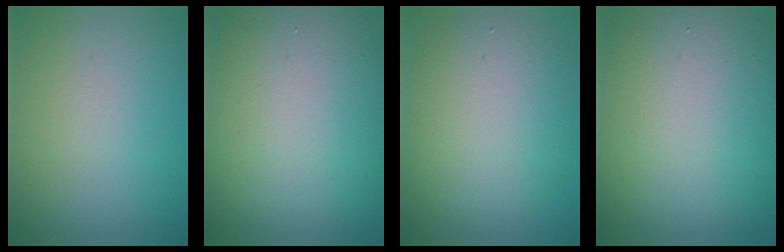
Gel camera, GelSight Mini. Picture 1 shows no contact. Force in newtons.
{"total": 13.6, "press": 13.6, "slide": 0.7}
{"total": 6.4, "press": 6.4, "slide": 0.6}
{"total": 11.4, "press": 11.4, "slide": 0.8}